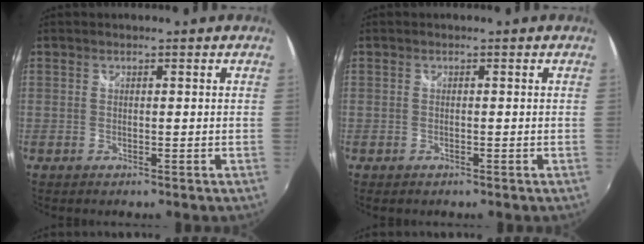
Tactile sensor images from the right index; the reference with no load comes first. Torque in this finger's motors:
{"motor_torque": [0.21, 0.15, -0.01, 0.00]}